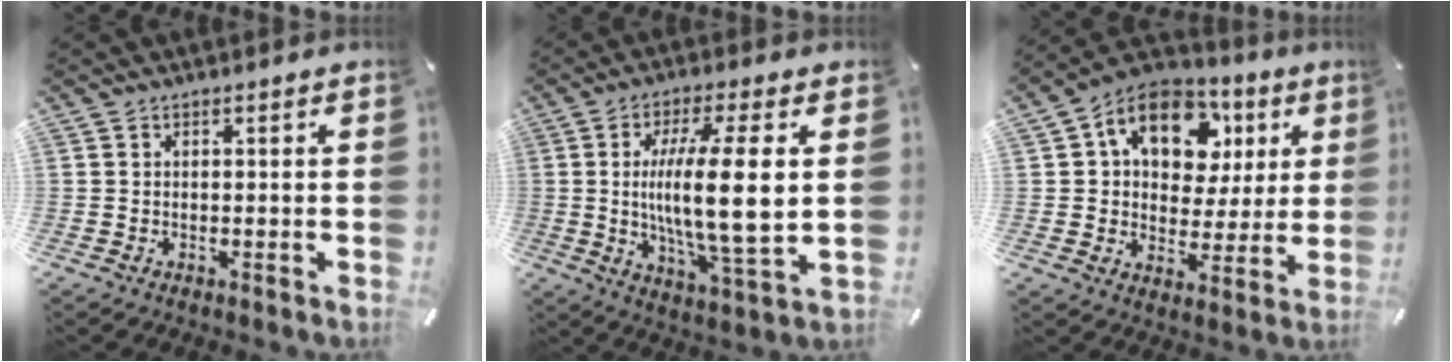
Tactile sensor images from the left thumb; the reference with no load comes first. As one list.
[{"total": 15.1, "force": [1.6, 2.5, 14.9], "torque": [-0.280, -0.015, 0.015]}, {"total": 15.2, "force": [6.3, 10.9, 8.6], "torque": [-0.143, -0.013, 0.115]}]